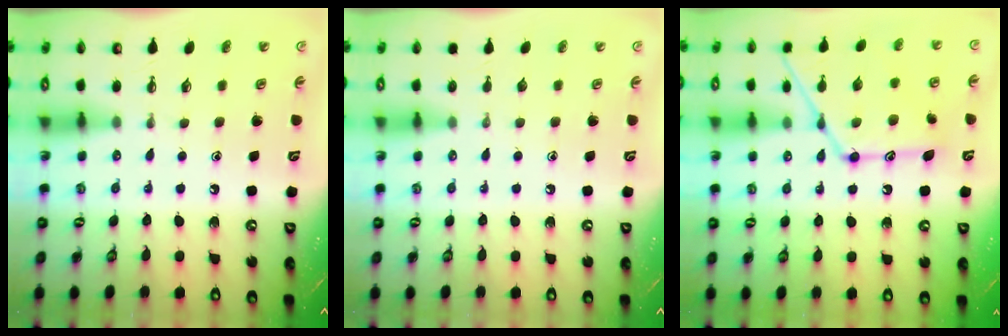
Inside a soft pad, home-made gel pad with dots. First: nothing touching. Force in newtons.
{"total": 0.0}
{"total": 16.0, "press": 16.0, "slide": 1.1}